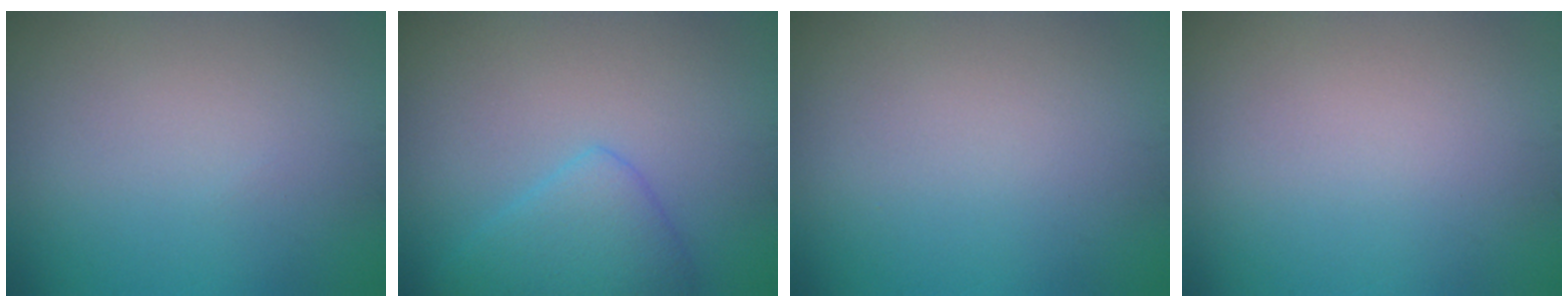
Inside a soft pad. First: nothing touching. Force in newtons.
{"total": 3.3, "press": 3.3, "slide": 0.1}
{"total": 0.0}
{"total": 0.0}